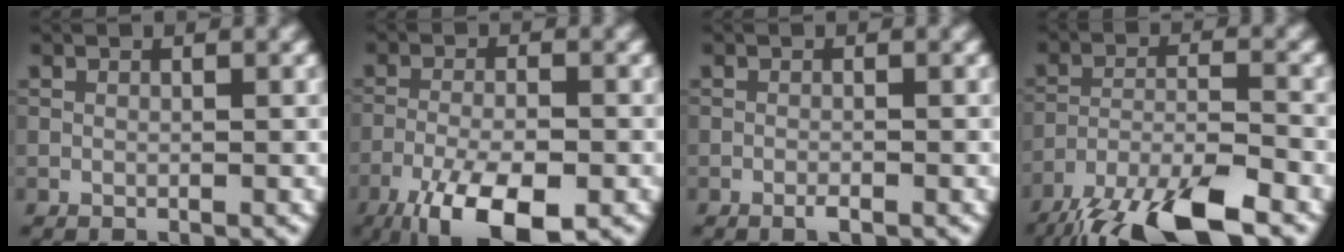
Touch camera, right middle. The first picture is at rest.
{"total": 8.9, "force": [-5.5, 2.8, 6.3], "torque": [-0.119, -0.024, -0.097]}
{"total": 0.8, "force": [-0.5, 0.1, 0.6], "torque": [-0.010, -0.001, -0.011]}
{"total": 10.4, "force": [-8.0, 2.7, 6.1], "torque": [-0.115, -0.013, -0.147]}